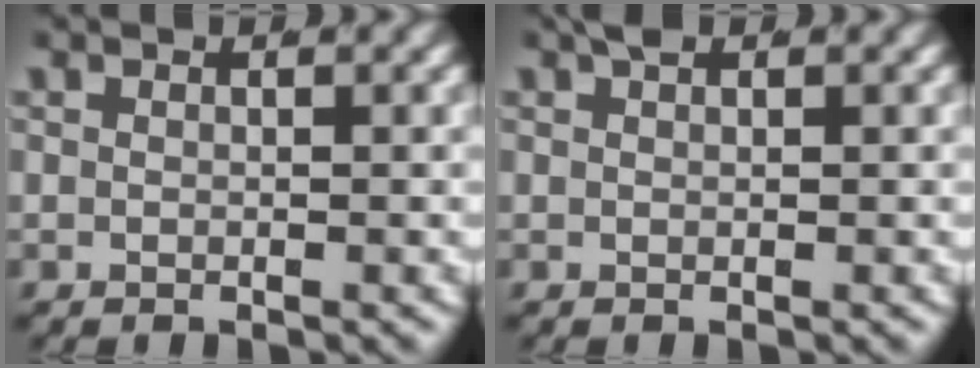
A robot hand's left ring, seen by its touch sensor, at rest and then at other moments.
{"total": 1.1, "force": [1.0, 0.1, 0.5], "torque": [-0.006, 0.006, 0.016]}